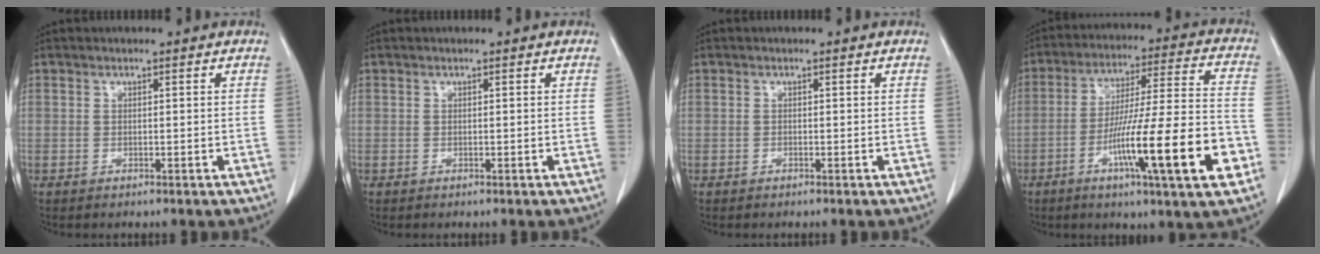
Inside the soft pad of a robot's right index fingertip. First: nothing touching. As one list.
[{"total": 0.0}, {"total": 0.0}, {"total": 19.2, "force": [-7.3, 0.5, 17.8], "torque": [-0.277, -0.013, -0.118]}]